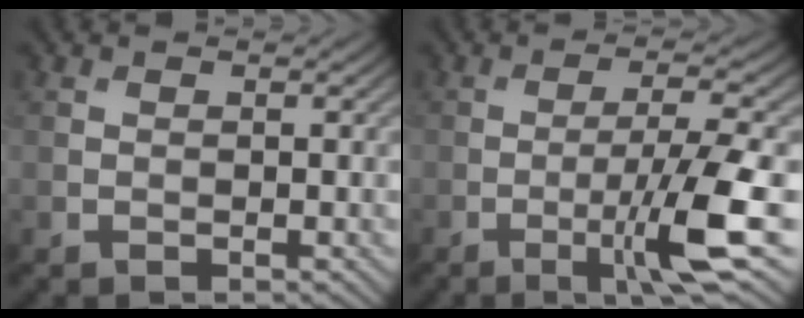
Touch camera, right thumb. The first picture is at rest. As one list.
[{"total": 8.4, "force": [-3.0, 0.7, 7.8], "torque": [-0.131, 0.008, -0.056]}]